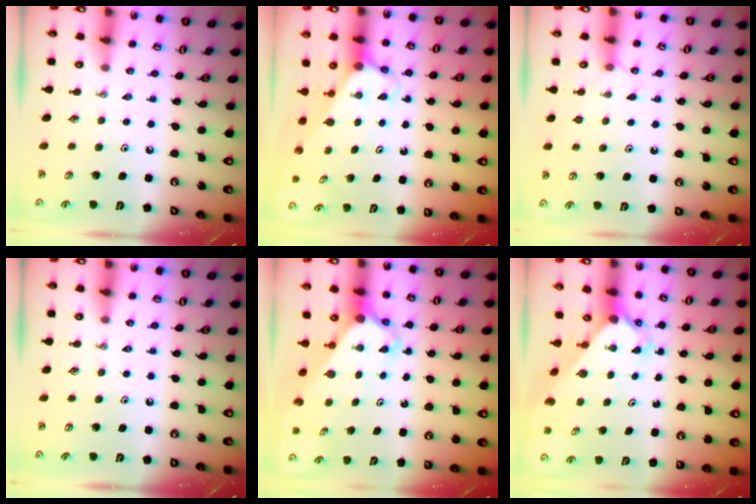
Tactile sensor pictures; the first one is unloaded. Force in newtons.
{"total": 2.6, "press": 2.6, "slide": 0.1}
{"total": 3.5, "press": 3.5, "slide": 0.6}
{"total": 0.0}
{"total": 3.2, "press": 3.1, "slide": 0.2}
{"total": 2.3, "press": 2.3, "slide": 0.1}